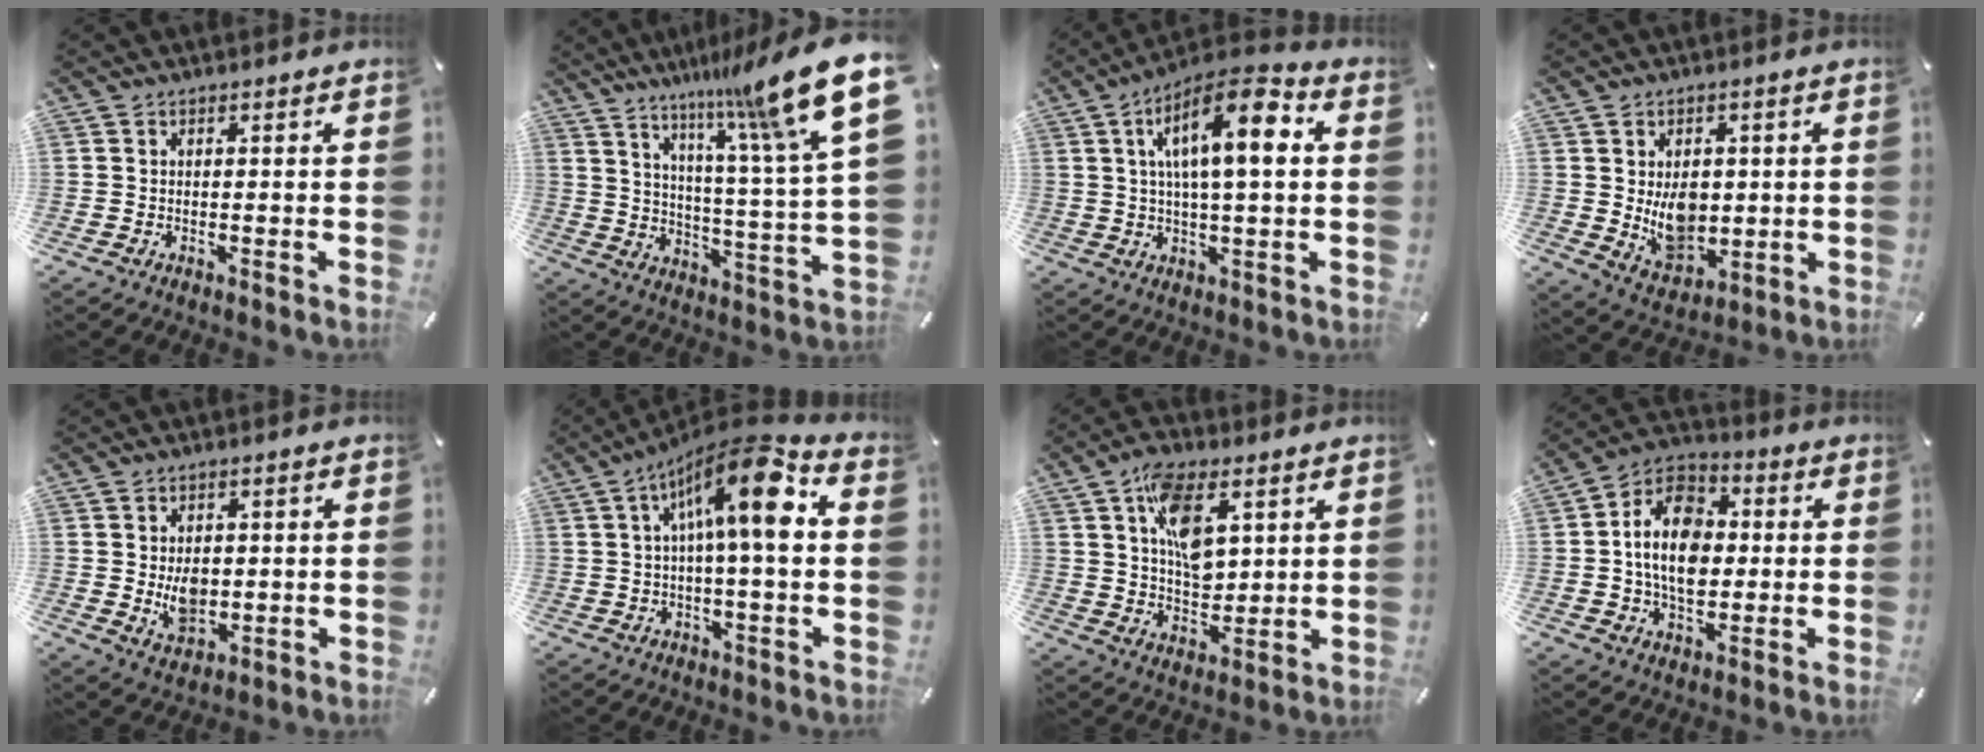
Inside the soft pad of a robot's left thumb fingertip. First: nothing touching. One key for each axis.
{"total": 19.3, "fx": 13.3, "fy": 2.1, "fz": 13.8, "tx": -0.223, "ty": -0.086, "tz": 0.205}
{"total": 14.8, "fx": 4.3, "fy": 5.0, "fz": 13.2, "tx": -0.214, "ty": -0.001, "tz": 0.069}
{"total": 9.7, "fx": 0.6, "fy": 7.6, "fz": 6.0, "tx": -0.072, "ty": -0.006, "tz": 0.012}
{"total": 6.7, "fx": 0.0, "fy": 5.1, "fz": 4.3, "tx": -0.070, "ty": -0.011, "tz": -0.005}
{"total": 15.5, "fx": 3.7, "fy": 4.1, "fz": 14.5, "tx": -0.241, "ty": -0.015, "tz": 0.052}
{"total": 12.4, "fx": 4.8, "fy": 7.5, "fz": 8.6, "tx": -0.137, "ty": -0.003, "tz": 0.090}
{"total": 14.4, "fx": 0.0, "fy": 10.5, "fz": 9.9, "tx": -0.193, "ty": 0.012, "tz": -0.002}